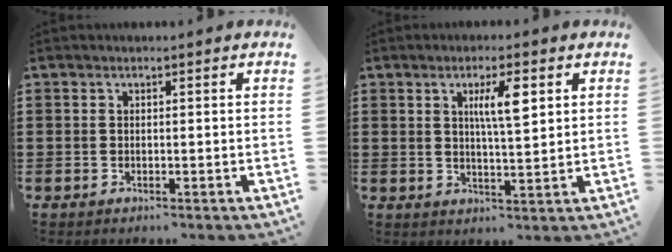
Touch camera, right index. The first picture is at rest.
{"total": 5.6, "force": [2.0, 1.2, 5.1], "torque": [-0.097, 0.005, 0.029]}